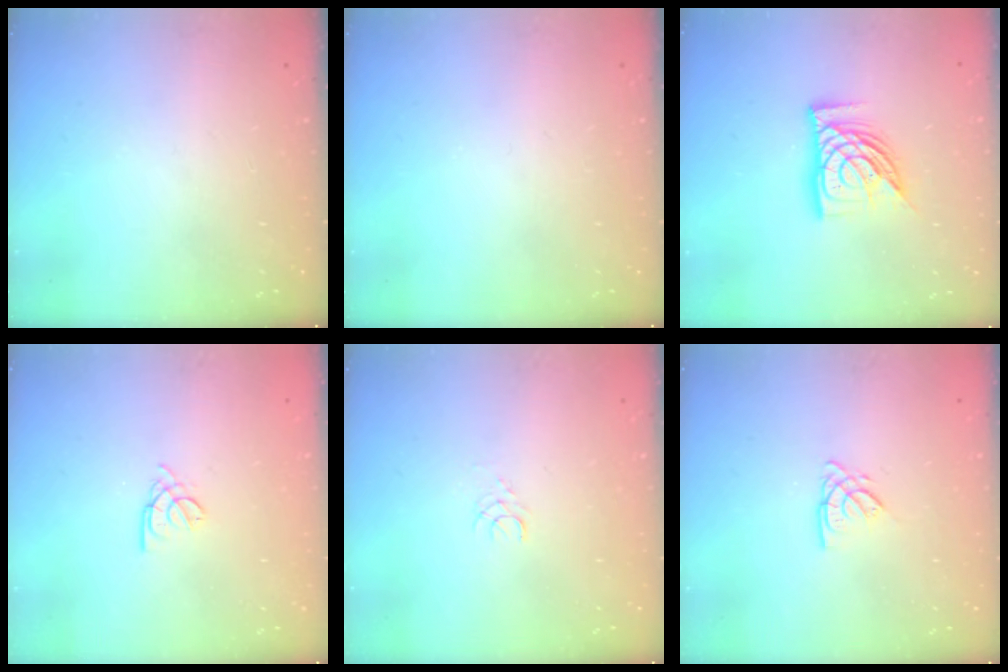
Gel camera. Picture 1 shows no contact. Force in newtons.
{"total": 0.0}
{"total": 14.0, "press": 13.9, "slide": 1.6}
{"total": 2.2, "press": 2.1, "slide": 0.5}
{"total": 2.4, "press": 2.4, "slide": 0.3}
{"total": 3.1, "press": 3.1, "slide": 0.3}